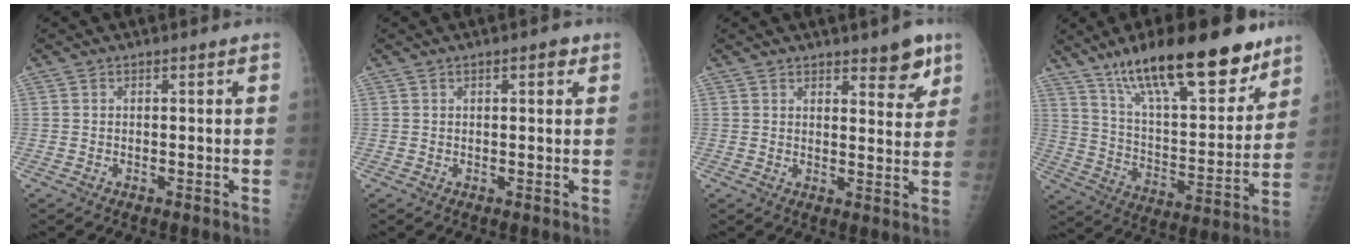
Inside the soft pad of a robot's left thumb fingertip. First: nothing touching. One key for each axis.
{"total": 2.0, "fx": 1.0, "fy": 0.7, "fz": 1.6, "tx": -0.018, "ty": 0.000, "tz": 0.011}
{"total": 6.2, "fx": 4.1, "fy": 2.2, "fz": 4.1, "tx": -0.030, "ty": -0.026, "tz": 0.052}
{"total": 25.6, "fx": 17.5, "fy": 8.1, "fz": 16.9, "tx": -0.232, "ty": -0.064, "tz": 0.287}